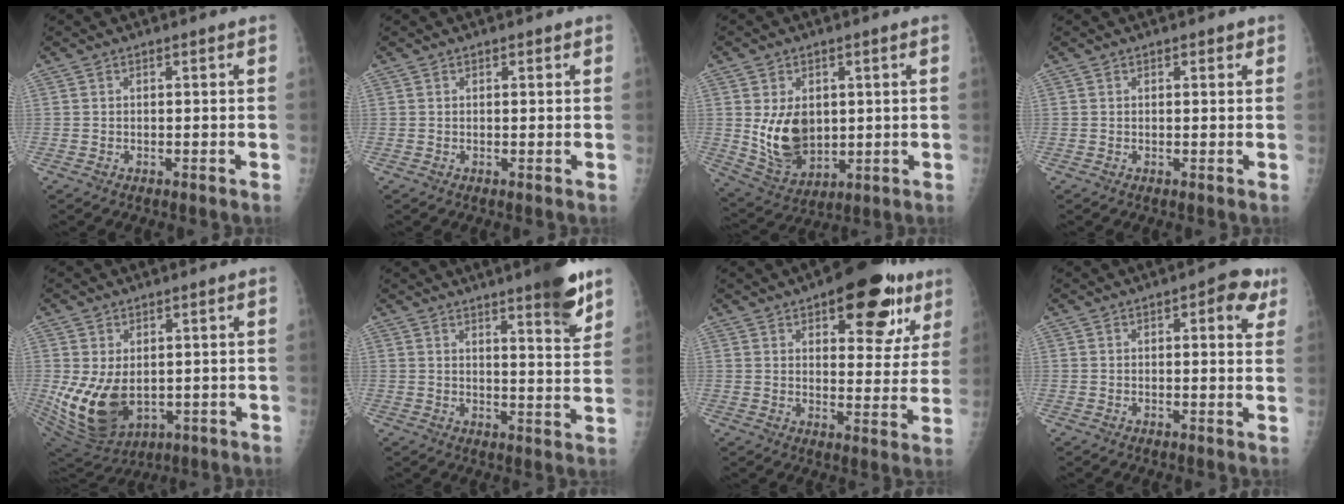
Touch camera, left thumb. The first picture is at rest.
{"total": 0.9, "force": [0.5, 0.5, 0.6], "torque": [-0.003, -0.001, 0.005]}
{"total": 11.5, "force": [1.0, 8.1, 8.0], "torque": [-0.110, -0.021, 0.040]}
{"total": 1.3, "force": [0.8, 0.7, 0.8], "torque": [-0.002, -0.001, 0.006]}
{"total": 12.8, "force": [-0.7, 8.6, 9.4], "torque": [-0.168, -0.019, 0.017]}
{"total": 9.7, "force": [6.4, 1.5, 7.2], "torque": [-0.081, -0.039, 0.084]}
{"total": 18.0, "force": [9.5, 8.0, 13.0], "torque": [-0.120, -0.028, 0.126]}
{"total": 6.1, "force": [2.8, 2.6, 4.8], "torque": [-0.032, -0.004, 0.024]}